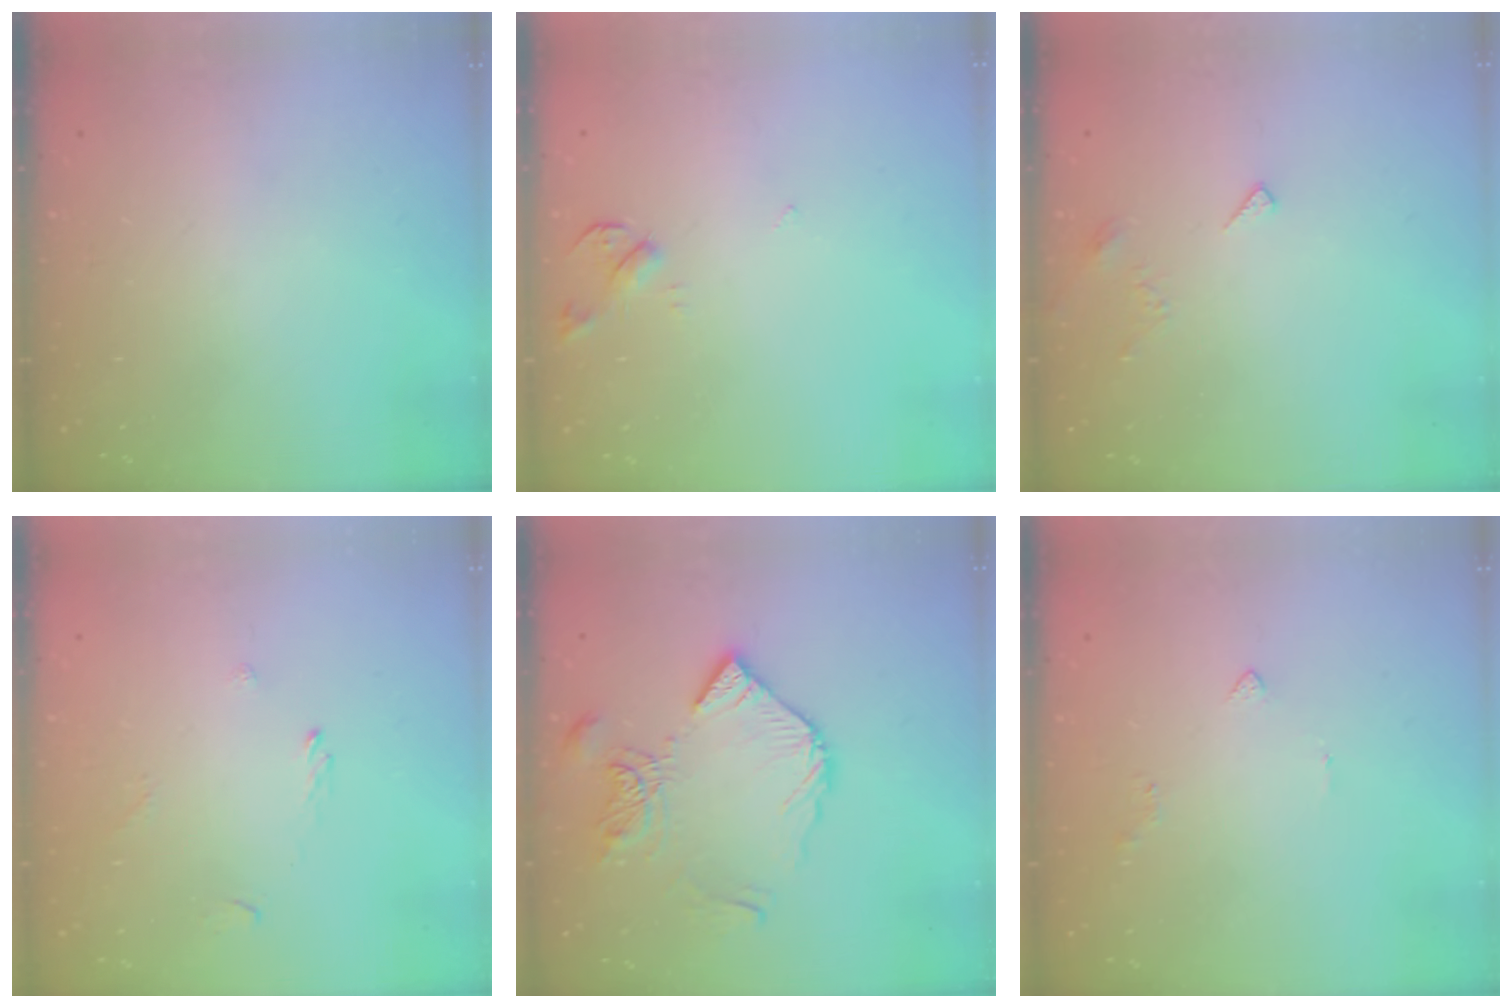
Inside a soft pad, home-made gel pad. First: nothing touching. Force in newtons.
{"total": 4.3, "press": 4.3, "slide": 0.8}
{"total": 3.3, "press": 3.3, "slide": 0.4}
{"total": 1.6, "press": 1.5, "slide": 0.5}
{"total": 13.1, "press": 13.0, "slide": 1.1}
{"total": 2.2, "press": 2.1, "slide": 0.5}